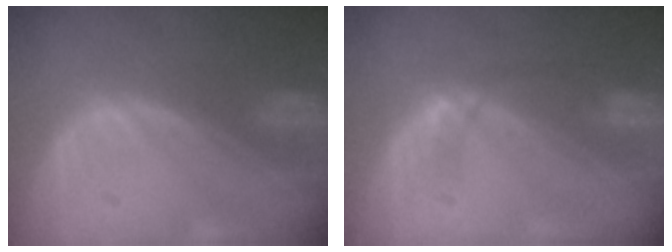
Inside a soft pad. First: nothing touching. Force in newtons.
{"total": 3.0, "press": 2.7, "slide": 1.3}